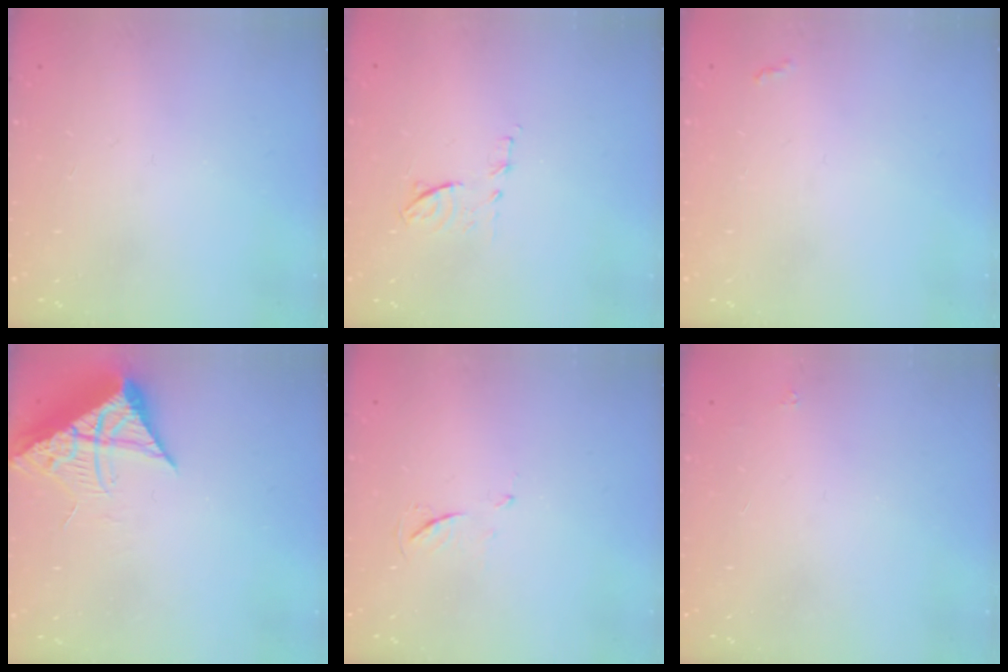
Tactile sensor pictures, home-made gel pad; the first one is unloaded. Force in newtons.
{"total": 6.8, "press": 6.8, "slide": 0.9}
{"total": 3.2, "press": 3.2, "slide": 0.5}
{"total": 9.7, "press": 9.7, "slide": 1.0}
{"total": 4.9, "press": 4.9, "slide": 0.7}
{"total": 1.6, "press": 1.5, "slide": 0.2}